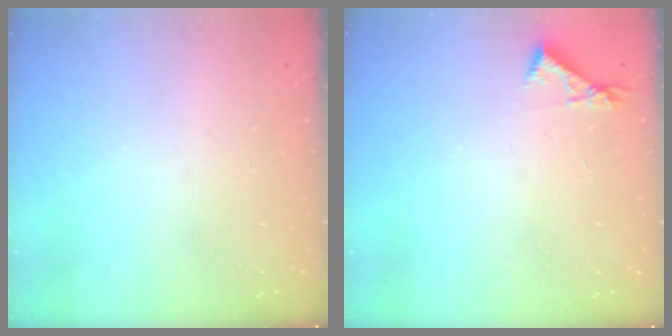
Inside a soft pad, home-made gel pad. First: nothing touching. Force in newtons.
{"total": 4.7, "press": 4.7, "slide": 0.4}